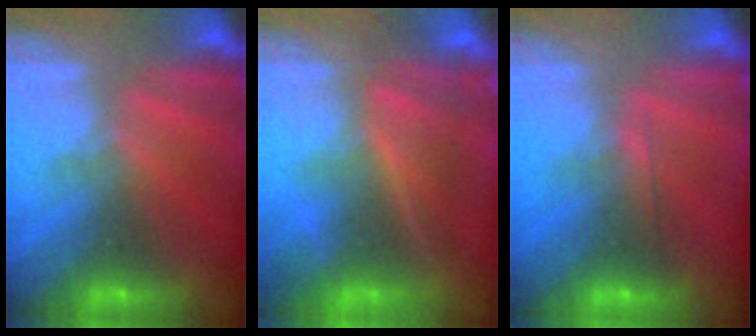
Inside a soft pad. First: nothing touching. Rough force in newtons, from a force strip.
{"total": 4.2}
{"total": 1.9}